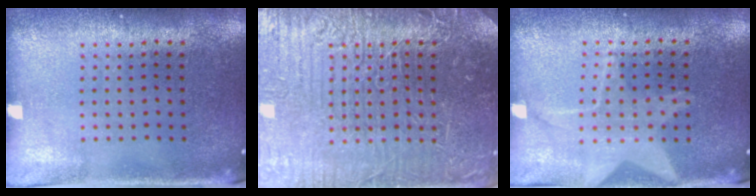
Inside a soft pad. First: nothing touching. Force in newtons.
{"total": 7.6, "press": 7.6, "slide": 0.9}
{"total": 1.5, "press": 1.5, "slide": 0.2}